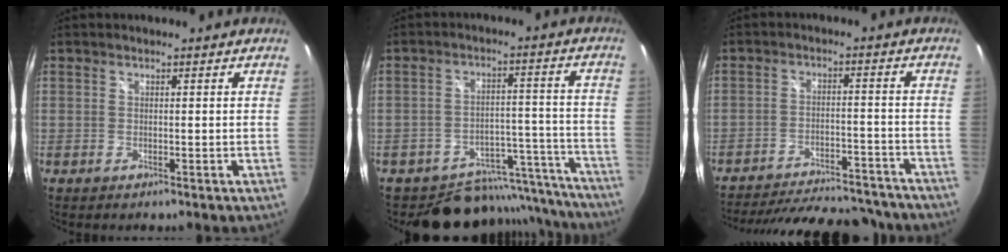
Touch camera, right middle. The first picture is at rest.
{"total": 16.6, "force": [-14.8, 7.2, 2.2], "torque": [-0.035, 0.056, -0.185]}
{"total": 25.0, "force": [-21.9, 7.1, 9.6], "torque": [-0.188, 0.001, -0.283]}